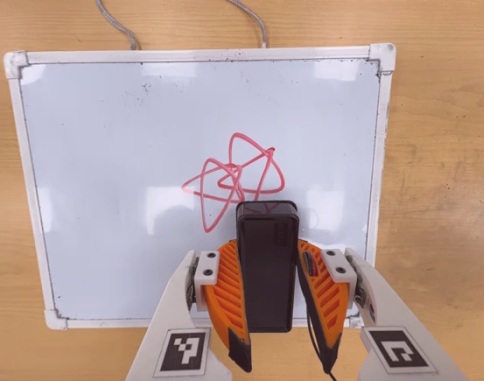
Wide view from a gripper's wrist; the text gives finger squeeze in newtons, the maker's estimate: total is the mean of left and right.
{"total": 4.6, "left": 3.3, "right": 5.9}